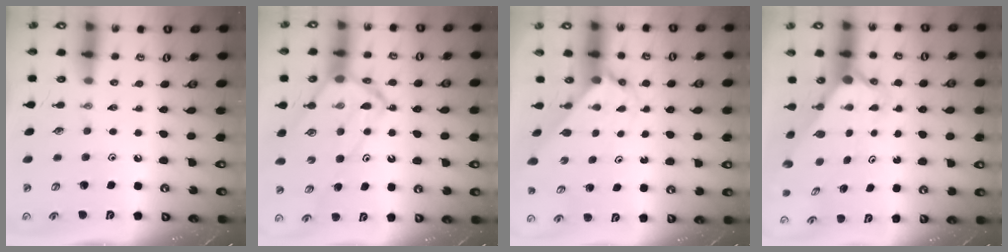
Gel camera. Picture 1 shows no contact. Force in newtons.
{"total": 15.6, "press": 15.6, "slide": 1.5}
{"total": 2.3, "press": 2.3, "slide": 0.2}
{"total": 3.3, "press": 3.3, "slide": 0.1}